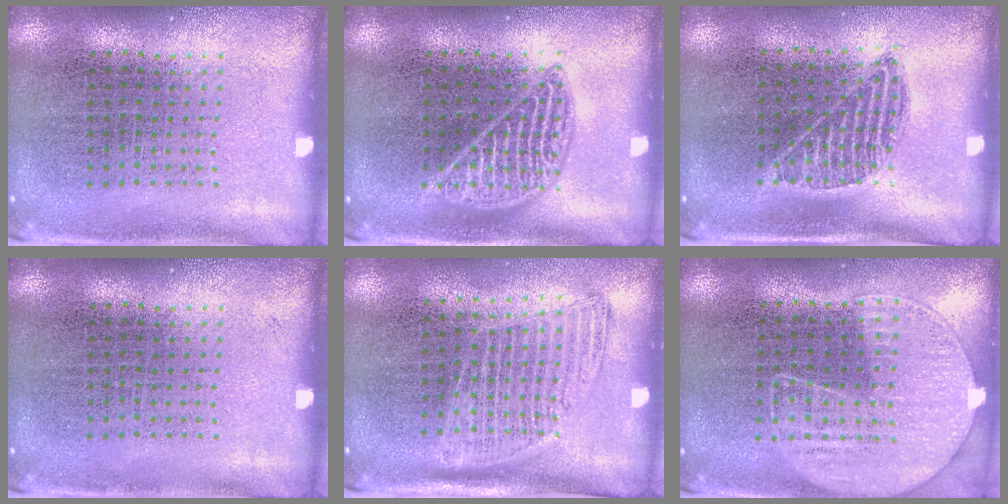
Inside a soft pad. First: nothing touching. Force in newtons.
{"total": 2.0, "press": 2.0, "slide": 0.2}
{"total": 0.9, "press": 0.8, "slide": 0.5}
{"total": 0.0}
{"total": 1.4, "press": 1.2, "slide": 0.7}
{"total": 1.2, "press": 1.0, "slide": 0.6}